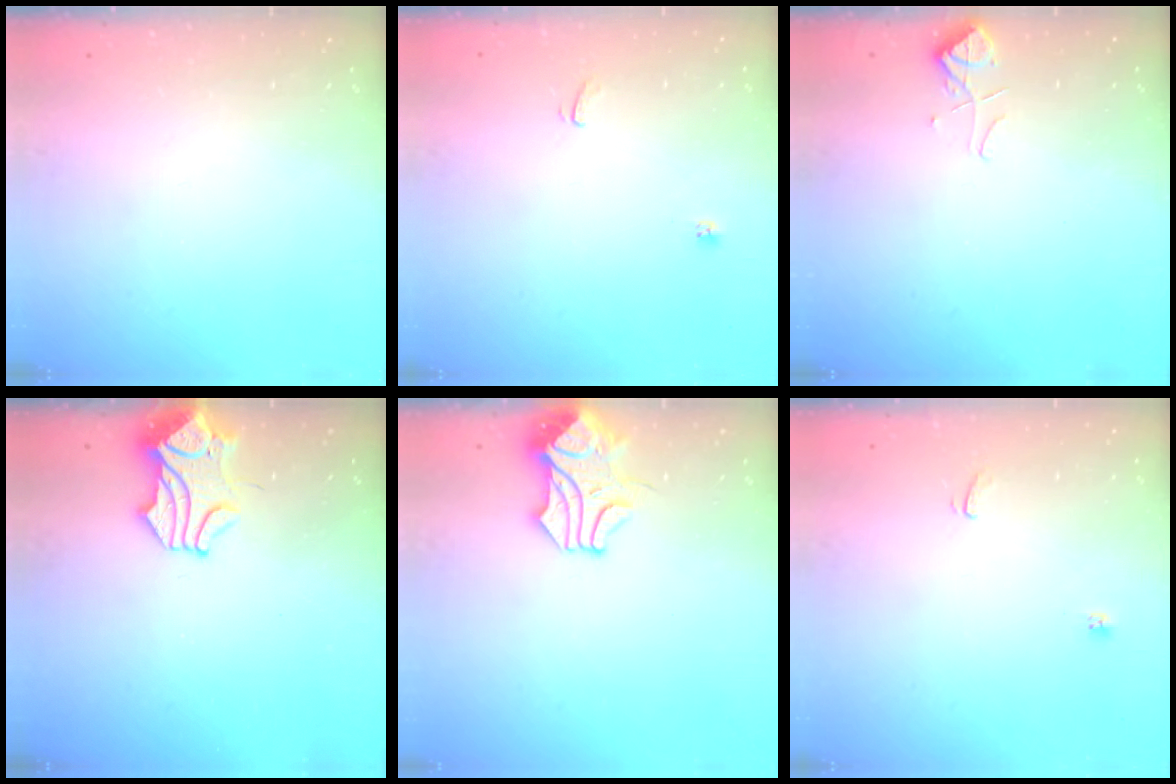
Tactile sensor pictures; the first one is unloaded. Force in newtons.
{"total": 1.1, "press": 1.0, "slide": 0.4}
{"total": 3.0, "press": 3.0, "slide": 0.5}
{"total": 1.7, "press": 1.2, "slide": 1.1}
{"total": 1.5, "press": 1.4, "slide": 0.6}
{"total": 1.1, "press": 1.0, "slide": 0.4}